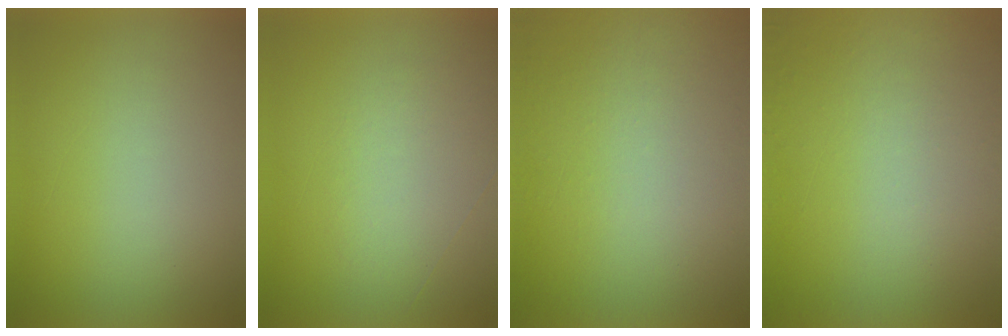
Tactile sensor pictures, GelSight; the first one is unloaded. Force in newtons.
{"total": 1.0}
{"total": 7.1}
{"total": 4.7}